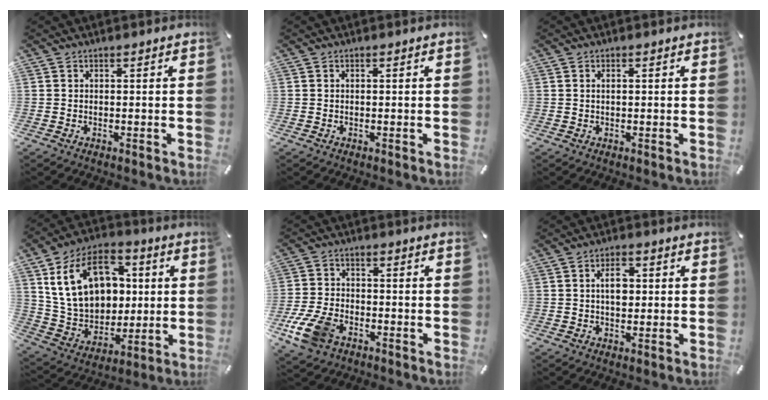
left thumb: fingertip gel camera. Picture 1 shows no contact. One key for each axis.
{"total": 0.0}
{"total": 1.0, "fx": 0.2, "fy": 0.4, "fz": 0.8, "tx": -0.017, "ty": 0.002, "tz": 0.002}
{"total": 20.1, "fx": 5.5, "fy": 15.2, "fz": 11.9, "tx": -0.215, "ty": -0.004, "tz": 0.108}
{"total": 10.3, "fx": -5.1, "fy": 6.5, "fz": 6.2, "tx": -0.138, "ty": 0.017, "tz": -0.094}
{"total": 5.4, "fx": 0.7, "fy": 3.2, "fz": 4.3, "tx": -0.063, "ty": 0.001, "tz": 0.005}